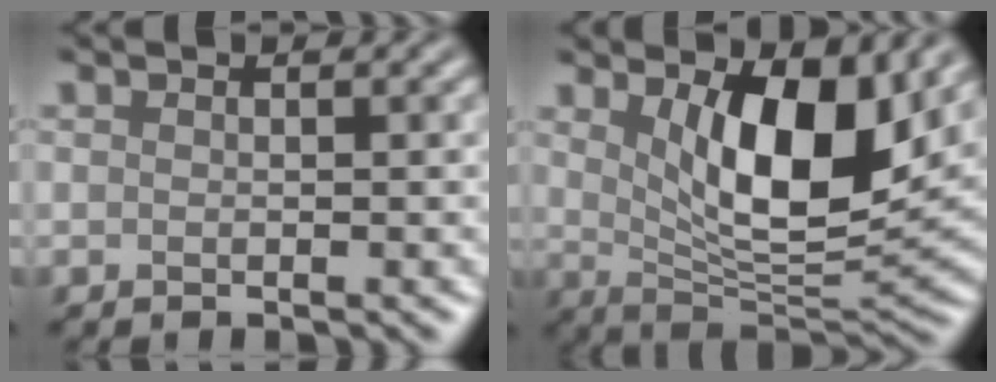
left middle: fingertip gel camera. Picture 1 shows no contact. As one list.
[{"total": 9.2, "force": [2.9, 3.6, 7.9], "torque": [-0.131, -0.021, 0.054]}]